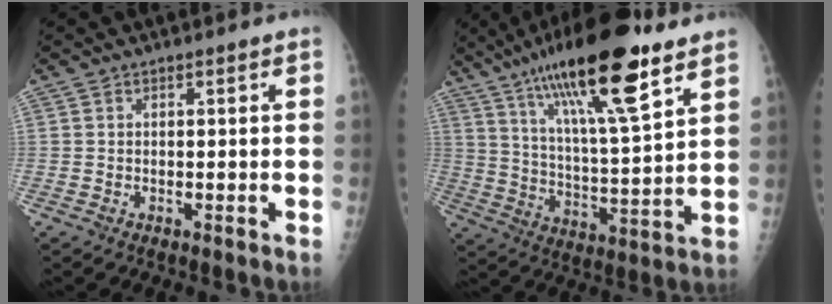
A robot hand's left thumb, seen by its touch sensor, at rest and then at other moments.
{"total": 22.1, "force": [13.4, 4.6, 17.0], "torque": [-0.283, -0.042, 0.231]}